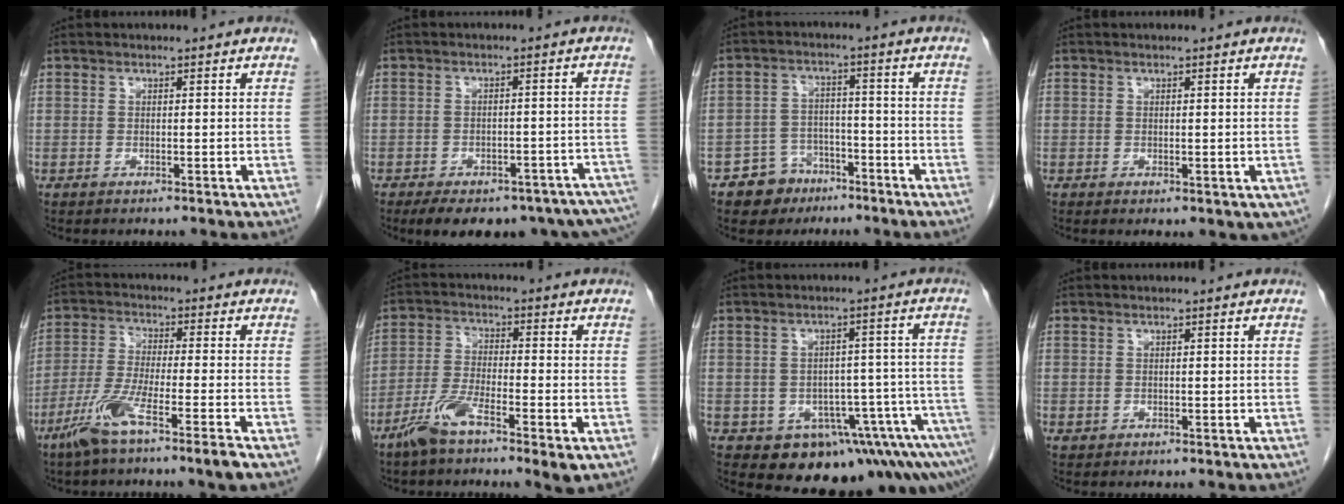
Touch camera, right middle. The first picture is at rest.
{"total": 21.0, "force": [-15.6, 9.6, 10.3], "torque": [-0.131, 0.011, -0.176]}
{"total": 5.9, "force": [-3.9, 4.3, 0.7], "torque": [-0.008, 0.012, -0.062]}
{"total": 2.3, "force": [-0.3, 1.5, 1.7], "torque": [-0.022, -0.006, 0.004]}
{"total": 8.7, "force": [-5.4, -0.4, 6.8], "torque": [-0.136, -0.016, -0.107]}
{"total": 8.4, "force": [-5.0, 1.5, 6.6], "torque": [-0.131, -0.008, -0.093]}
{"total": 12.3, "force": [-8.8, 4.9, 7.1], "torque": [-0.050, 0.034, -0.106]}
{"total": 0.5, "force": [-0.1, 0.5, 0.1], "torque": [-0.003, 0.002, 0.001]}